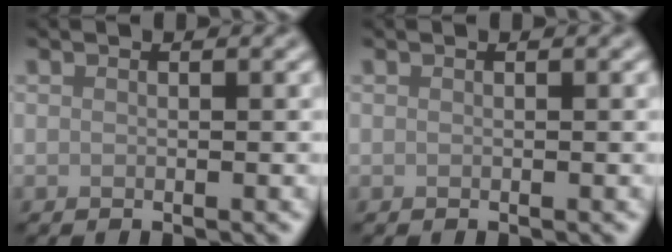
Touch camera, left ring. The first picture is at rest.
{"total": 0.0}